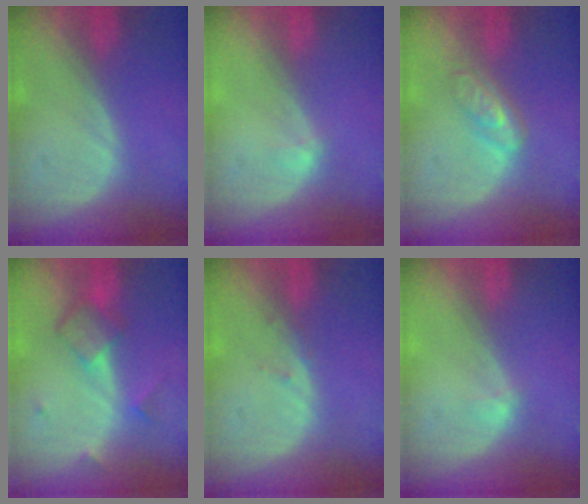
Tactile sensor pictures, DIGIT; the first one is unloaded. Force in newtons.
{"total": 1.1, "press": 0.8, "slide": 0.7}
{"total": 4.5, "press": 4.1, "slide": 1.8}
{"total": 6.0, "press": 5.3, "slide": 2.8}
{"total": 0.9, "press": 0.6, "slide": 0.6}
{"total": 1.1, "press": 0.8, "slide": 0.7}